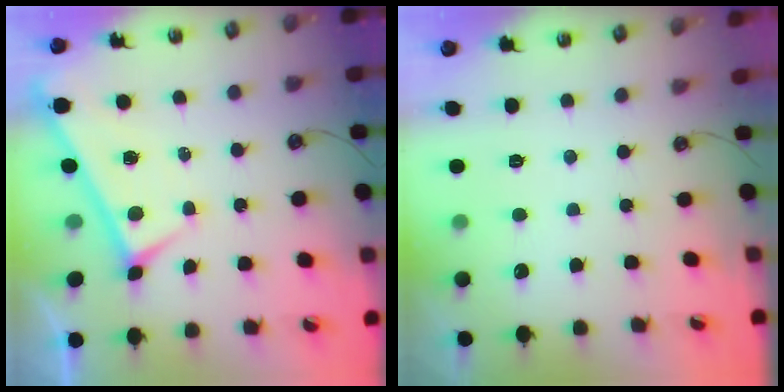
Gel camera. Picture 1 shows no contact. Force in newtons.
{"total": 0.0}